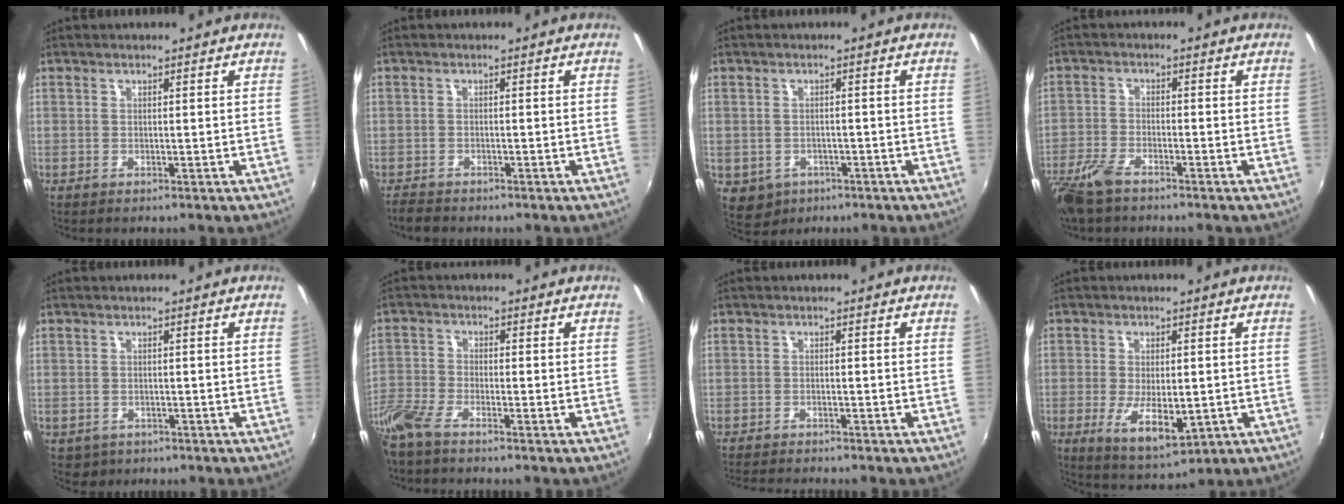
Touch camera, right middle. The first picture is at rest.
{"total": 2.4, "force": [-2.2, 1.0, 0.3], "torque": [-0.017, -0.005, -0.046]}
{"total": 5.7, "force": [-2.3, 4.7, 2.2], "torque": [-0.054, -0.012, -0.024]}
{"total": 7.7, "force": [-5.8, 2.6, 4.4], "torque": [-0.116, -0.017, -0.118]}
{"total": 2.8, "force": [-1.2, 2.4, 0.9], "torque": [-0.023, -0.005, -0.012]}
{"total": 6.1, "force": [-5.1, 0.9, 3.3], "torque": [-0.087, -0.015, -0.111]}
{"total": 4.6, "force": [-4.4, 0.0, 1.4], "torque": [-0.038, -0.017, -0.077]}
{"total": 8.4, "force": [-1.9, 3.8, 7.3], "torque": [-0.140, -0.022, -0.026]}